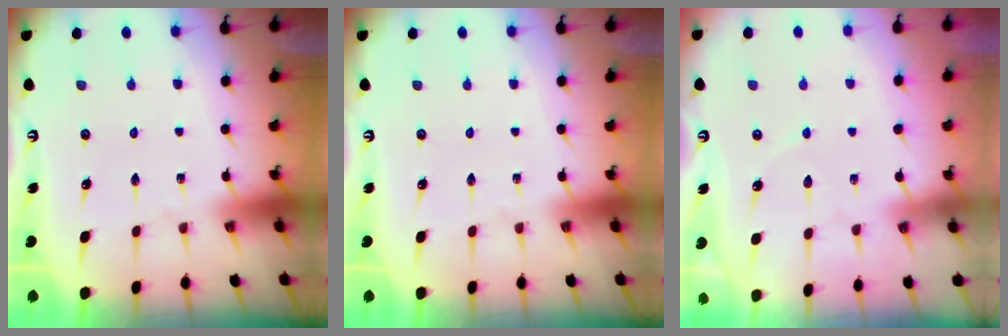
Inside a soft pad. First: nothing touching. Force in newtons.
{"total": 0.0}
{"total": 3.3, "press": 3.3, "slide": 0.5}